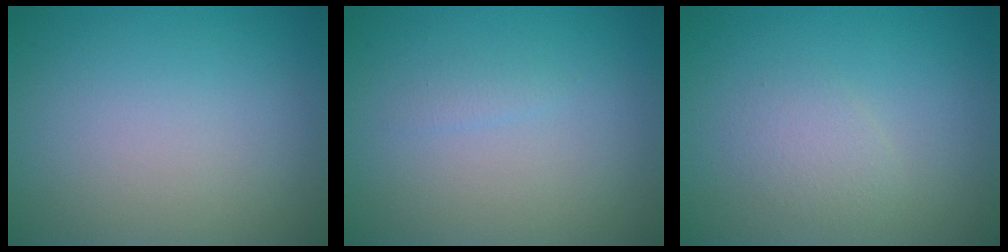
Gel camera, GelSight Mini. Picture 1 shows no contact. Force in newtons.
{"total": 0.7, "press": 0.7, "slide": 0.0}
{"total": 1.6, "press": 1.6, "slide": 0.0}